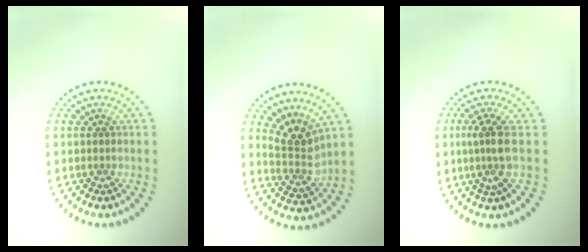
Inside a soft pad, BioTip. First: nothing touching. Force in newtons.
{"total": 3.3, "press": 2.3, "slide": 2.3}
{"total": 2.8, "press": 2.1, "slide": 1.9}